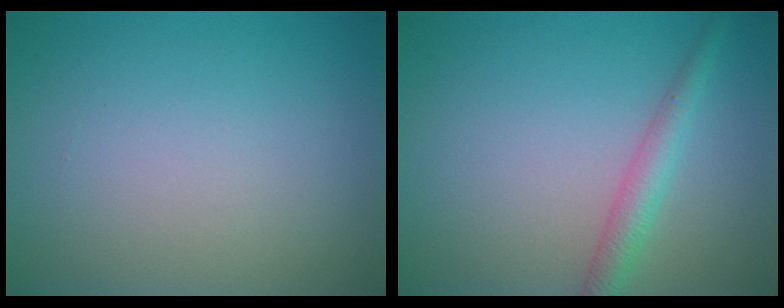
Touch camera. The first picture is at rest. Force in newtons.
{"total": 2.6, "press": 2.6, "slide": 0.1}